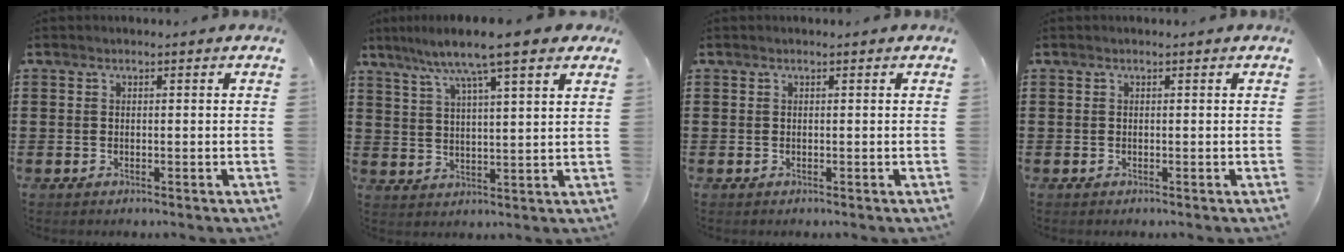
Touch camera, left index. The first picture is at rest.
{"total": 8.5, "force": [6.6, 0.5, 5.3], "torque": [-0.115, -0.023, 0.112]}
{"total": 0.0}
{"total": 0.0}